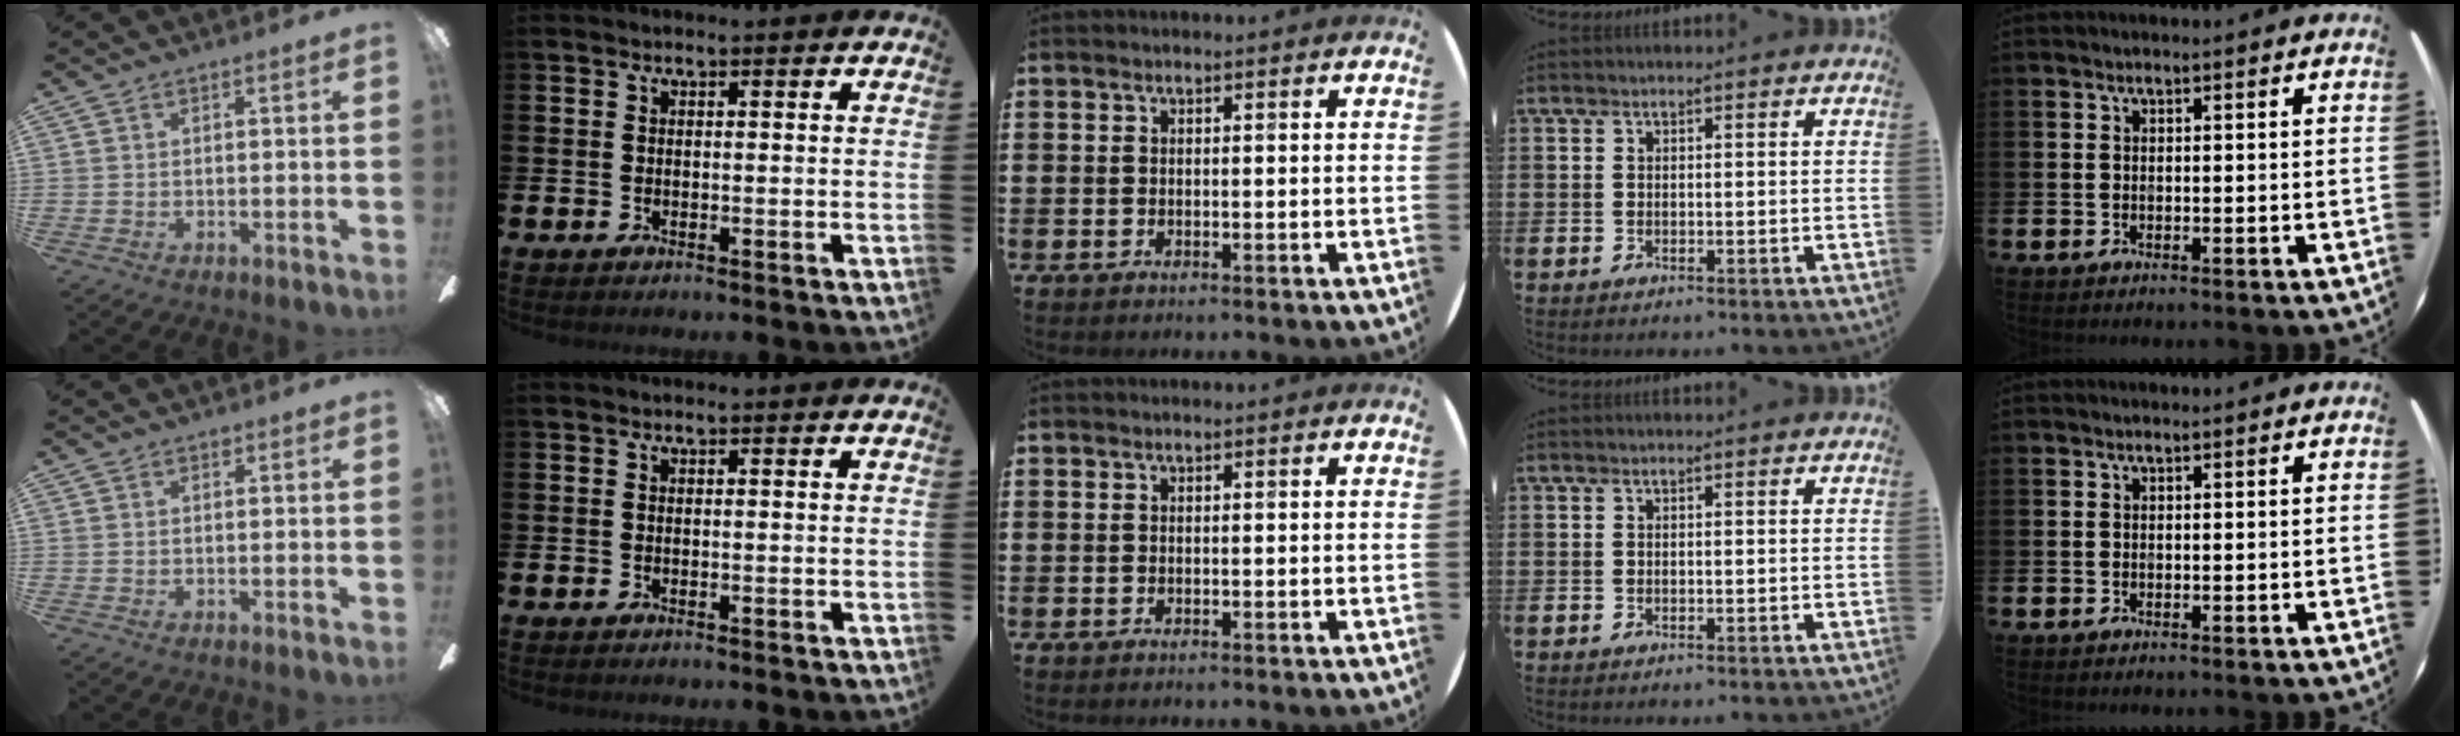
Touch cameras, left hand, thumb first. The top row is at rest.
{"thumb": {"total": 0.6, "force": [0.4, 0.4, 0.1], "torque": [0.004, -0.001, 0.005]}}